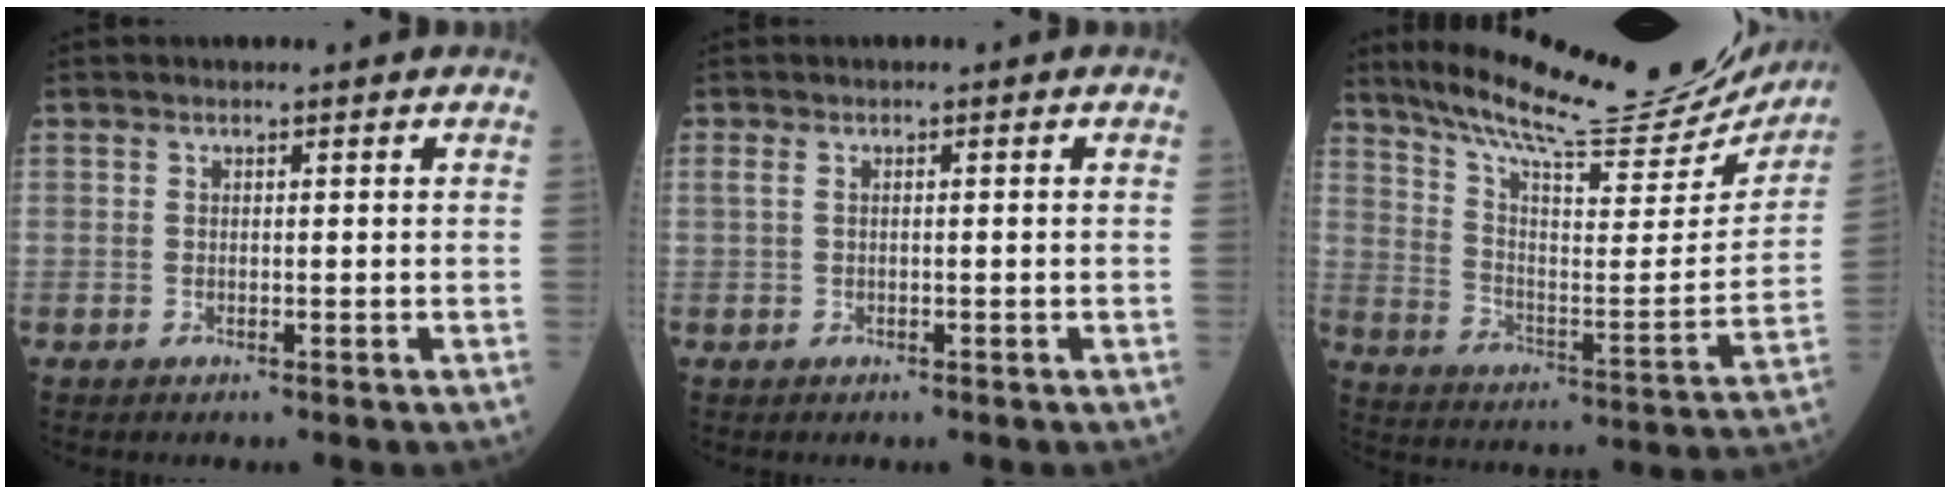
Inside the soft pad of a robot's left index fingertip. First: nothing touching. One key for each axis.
{"total": 0.9, "fx": 0.1, "fy": 0.3, "fz": 0.9, "tx": -0.029, "ty": 0.008, "tz": 0.004}
{"total": 25.3, "fx": 23.0, "fy": 3.7, "fz": 9.8, "tx": -0.163, "ty": -0.063, "tz": 0.317}